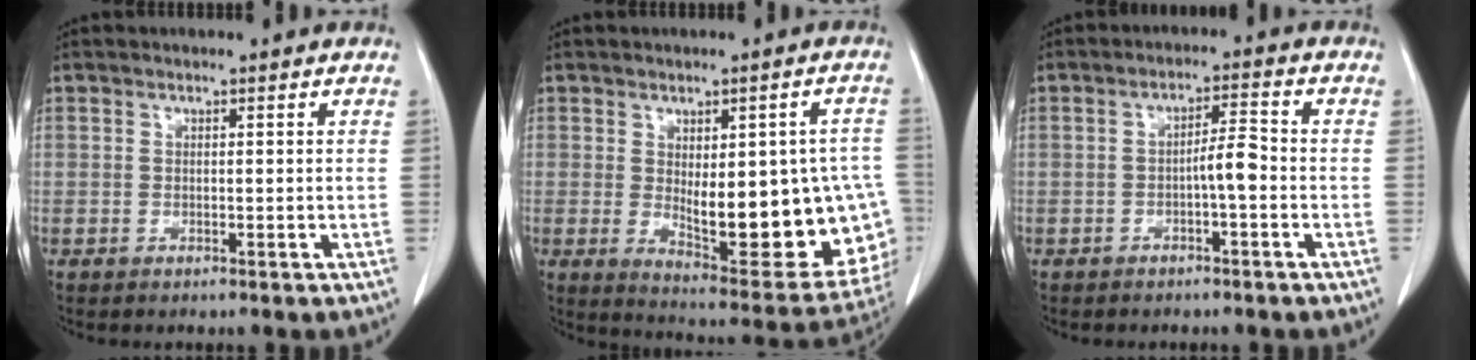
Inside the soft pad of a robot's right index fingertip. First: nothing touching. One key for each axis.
{"total": 20.5, "fx": -2.2, "fy": 7.1, "fz": 19.1, "tx": -0.179, "ty": 0.009, "tz": 0.003}
{"total": 3.7, "fx": -1.1, "fy": 0.5, "fz": 3.6, "tx": -0.054, "ty": 0.010, "tz": -0.017}